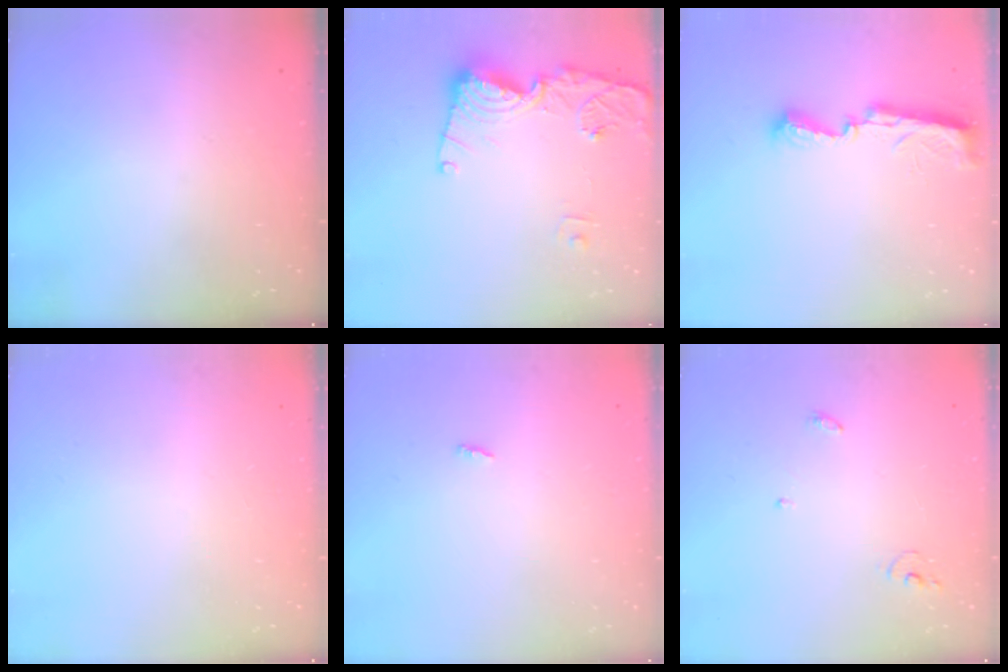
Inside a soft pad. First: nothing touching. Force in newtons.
{"total": 13.6, "press": 13.5, "slide": 1.8}
{"total": 7.9, "press": 7.8, "slide": 0.4}
{"total": 0.0}
{"total": 1.9, "press": 1.9, "slide": 0.2}
{"total": 3.8, "press": 3.8, "slide": 0.4}